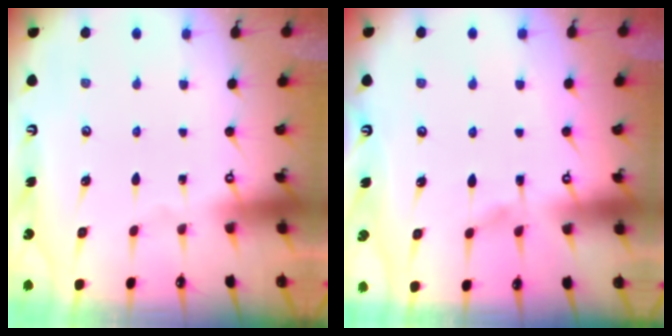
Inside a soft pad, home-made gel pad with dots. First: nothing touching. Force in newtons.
{"total": 5.0, "press": 5.0, "slide": 0.6}